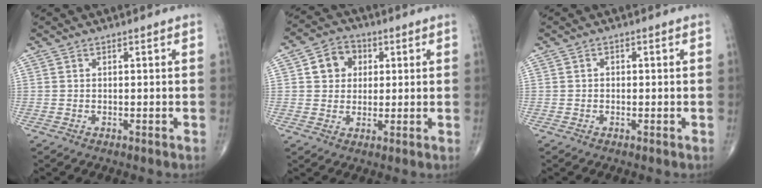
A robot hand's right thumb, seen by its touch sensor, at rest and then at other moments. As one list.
[{"total": 7.0, "force": [1.7, 5.9, 3.2], "torque": [-0.023, 0.003, 0.021]}, {"total": 0.7, "force": [-0.1, 0.6, 0.3], "torque": [0.000, 0.003, -0.004]}]